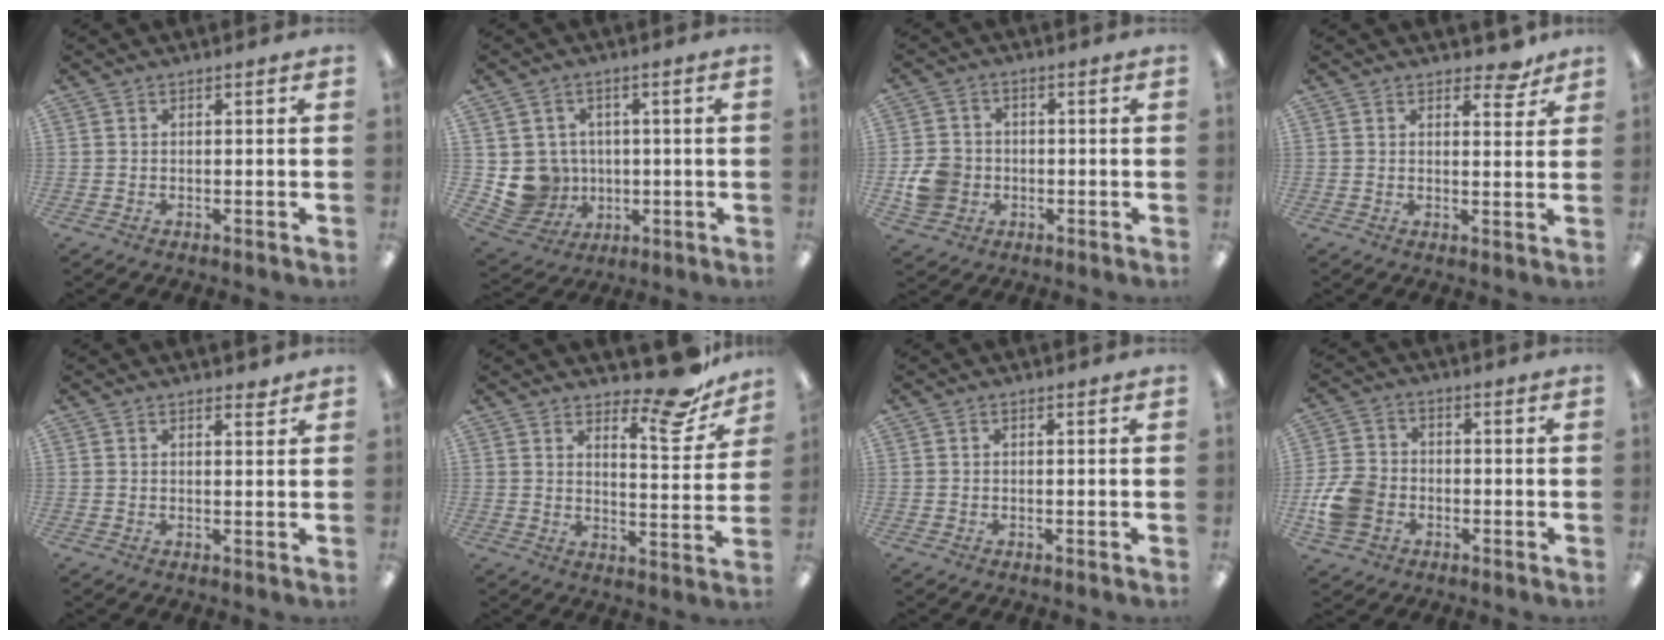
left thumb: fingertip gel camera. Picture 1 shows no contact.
{"total": 8.1, "force": [0.1, 8.0, 1.2], "torque": [-0.052, 0.000, 0.013]}
{"total": 7.6, "force": [-1.7, 6.8, 3.0], "torque": [-0.058, 0.015, -0.028]}
{"total": 4.8, "force": [3.7, 2.2, 2.2], "torque": [-0.012, -0.019, 0.059]}
{"total": 1.8, "force": [1.6, 0.5, 0.8], "torque": [-0.001, -0.008, 0.025]}
{"total": 12.9, "force": [10.0, 3.7, 7.1], "torque": [-0.079, -0.075, 0.166]}
{"total": 0.0}
{"total": 9.5, "force": [-2.7, 7.6, 5.1], "torque": [-0.106, 0.023, -0.048]}